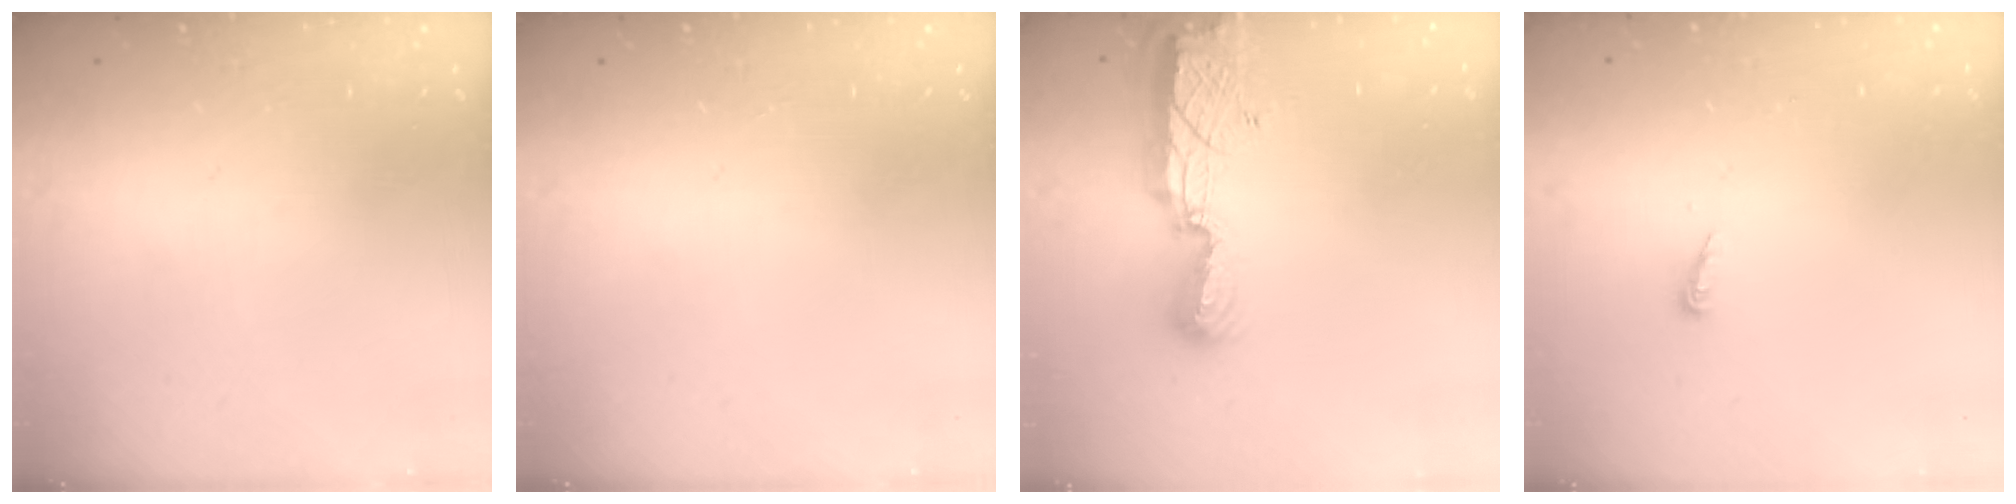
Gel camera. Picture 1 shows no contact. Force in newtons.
{"total": 0.0}
{"total": 9.9, "press": 9.7, "slide": 2.0}
{"total": 4.0, "press": 4.0, "slide": 0.5}